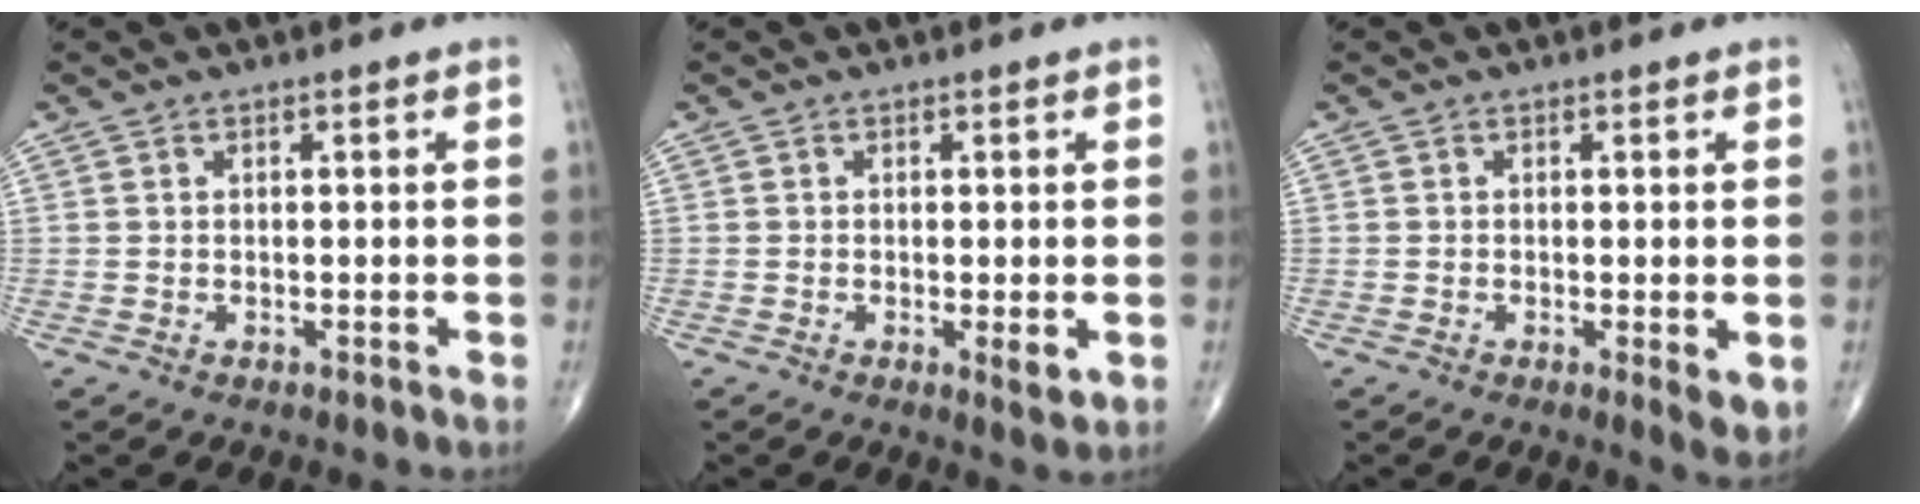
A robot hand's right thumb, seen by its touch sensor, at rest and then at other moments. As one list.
[{"total": 2.7, "force": [-0.5, 0.7, 2.5], "torque": [-0.041, -0.009, -0.011]}, {"total": 3.4, "force": [-0.6, 0.9, 3.2], "torque": [-0.050, -0.011, -0.013]}]